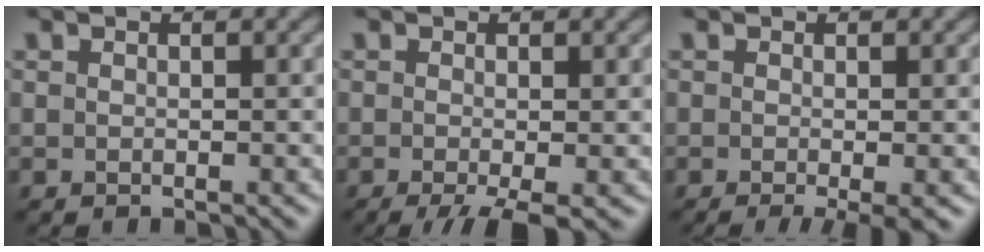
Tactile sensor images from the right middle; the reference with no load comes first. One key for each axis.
{"total": 3.5, "fx": -1.7, "fy": 0.7, "fz": 3.0, "tx": -0.051, "ty": -0.007, "tz": -0.030}
{"total": 3.0, "fx": -1.1, "fy": 0.5, "fz": 2.7, "tx": -0.040, "ty": -0.010, "tz": -0.018}